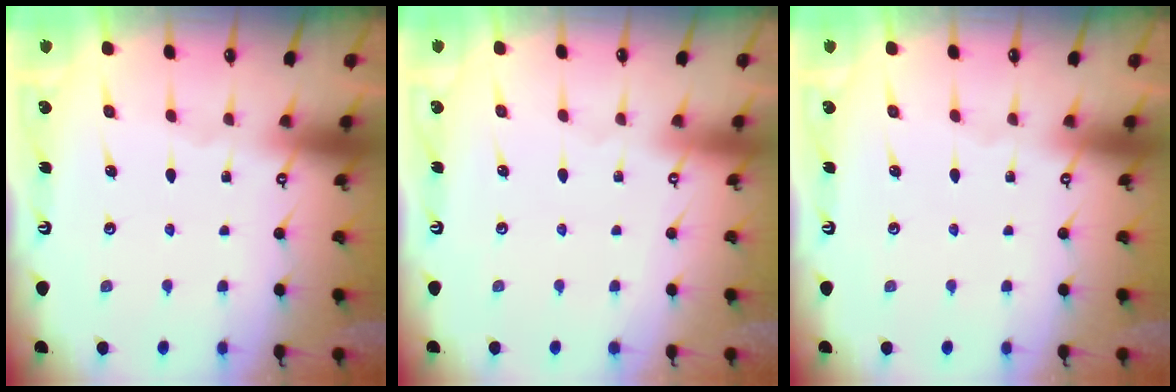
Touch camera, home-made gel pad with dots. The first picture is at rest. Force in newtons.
{"total": 4.0, "press": 4.0, "slide": 0.1}
{"total": 0.0}